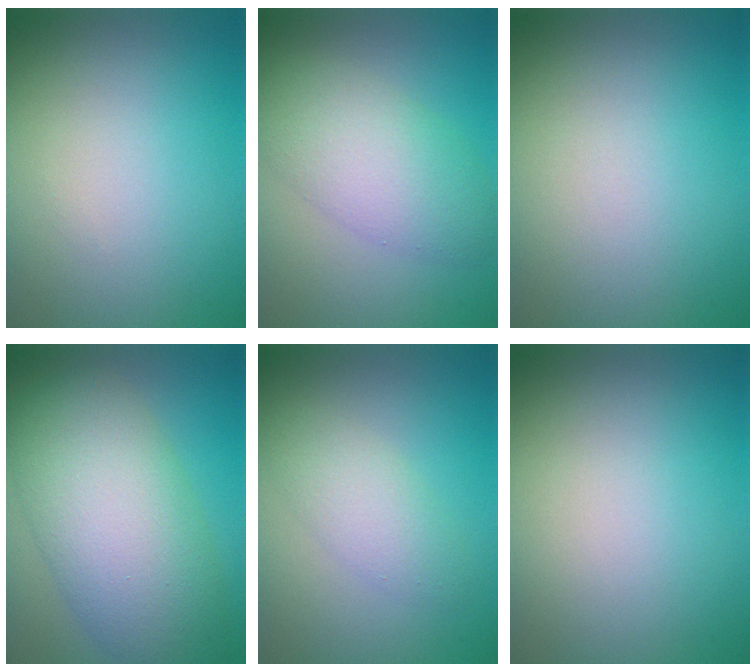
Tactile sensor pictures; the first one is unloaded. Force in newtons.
{"total": 5.8, "press": 5.8, "slide": 0.2}
{"total": 0.0}
{"total": 10.2, "press": 10.2, "slide": 0.3}
{"total": 2.7, "press": 2.7, "slide": 0.2}
{"total": 0.0}